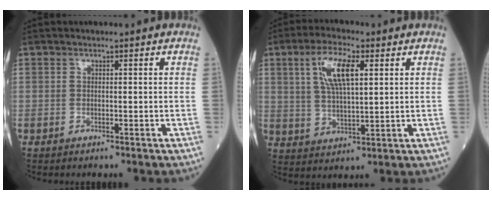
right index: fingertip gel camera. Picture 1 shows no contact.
{"total": 8.7, "force": [3.1, 2.4, 7.7], "torque": [-0.161, 0.009, 0.061]}